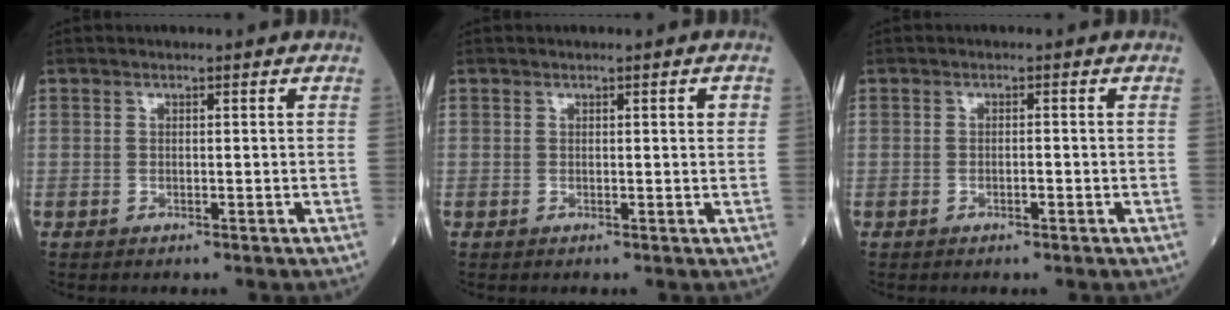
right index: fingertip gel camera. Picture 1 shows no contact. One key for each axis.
{"total": 1.4, "fx": 0.5, "fy": 0.2, "fz": 1.3, "tx": -0.018, "ty": 0.000, "tz": 0.005}
{"total": 0.8, "fx": -0.3, "fy": 0.2, "fz": 0.7, "tx": -0.014, "ty": 0.002, "tz": -0.002}